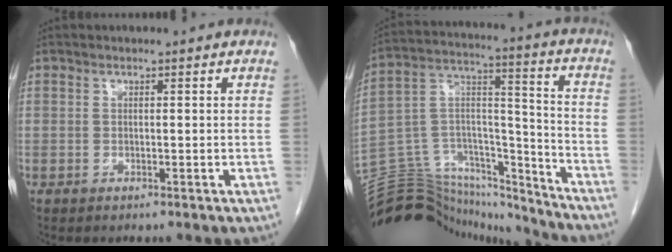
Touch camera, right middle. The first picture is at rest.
{"total": 23.0, "force": [-21.8, 5.7, 4.7], "torque": [-0.114, 0.051, -0.346]}